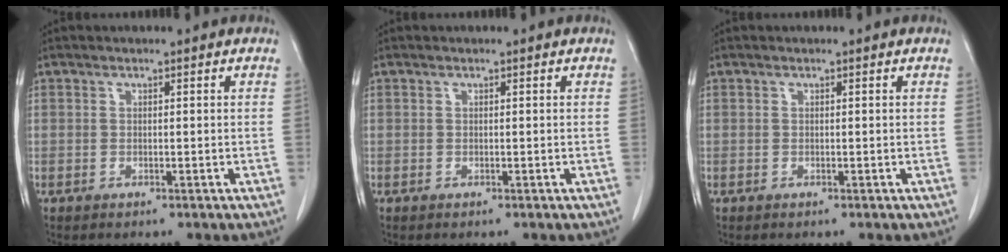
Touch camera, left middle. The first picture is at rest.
{"total": 0.0}
{"total": 0.0}